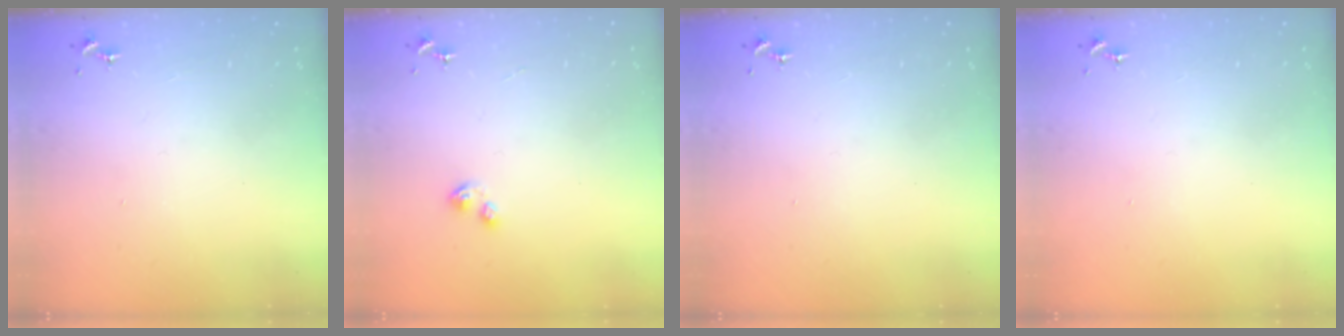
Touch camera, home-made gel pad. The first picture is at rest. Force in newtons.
{"total": 2.2, "press": 2.2, "slide": 0.2}
{"total": 0.0}
{"total": 0.0}